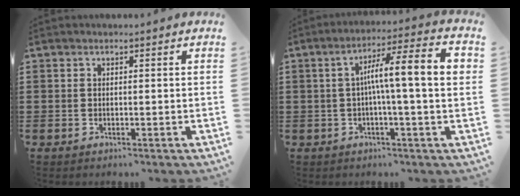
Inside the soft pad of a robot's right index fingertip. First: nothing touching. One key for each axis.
{"total": 9.8, "fx": 0.4, "fy": 0.9, "fz": 9.8, "tx": -0.177, "ty": 0.006, "tz": 0.001}